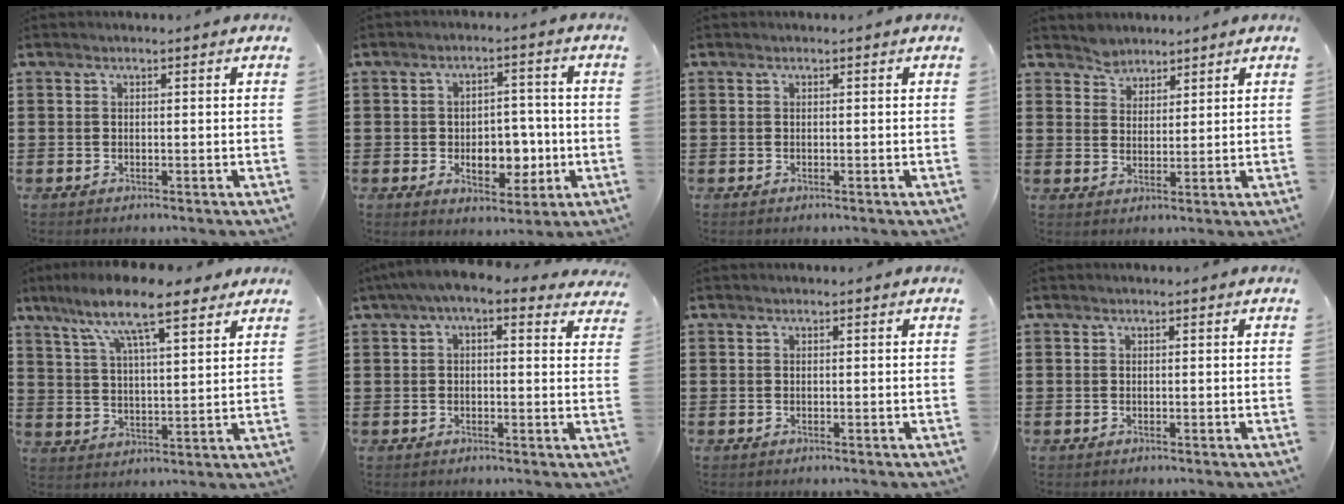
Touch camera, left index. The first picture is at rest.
{"total": 7.2, "force": [-1.6, 4.7, 5.1], "torque": [-0.069, 0.005, -0.031]}
{"total": 0.0}
{"total": 2.9, "force": [2.5, 1.3, -0.6], "torque": [0.000, 0.003, 0.048]}
{"total": 10.8, "force": [8.0, 2.4, 6.9], "torque": [-0.149, -0.020, 0.138]}
{"total": 4.0, "force": [2.1, 1.2, 3.1], "torque": [-0.065, -0.002, 0.036]}
{"total": 0.0}
{"total": 0.0}